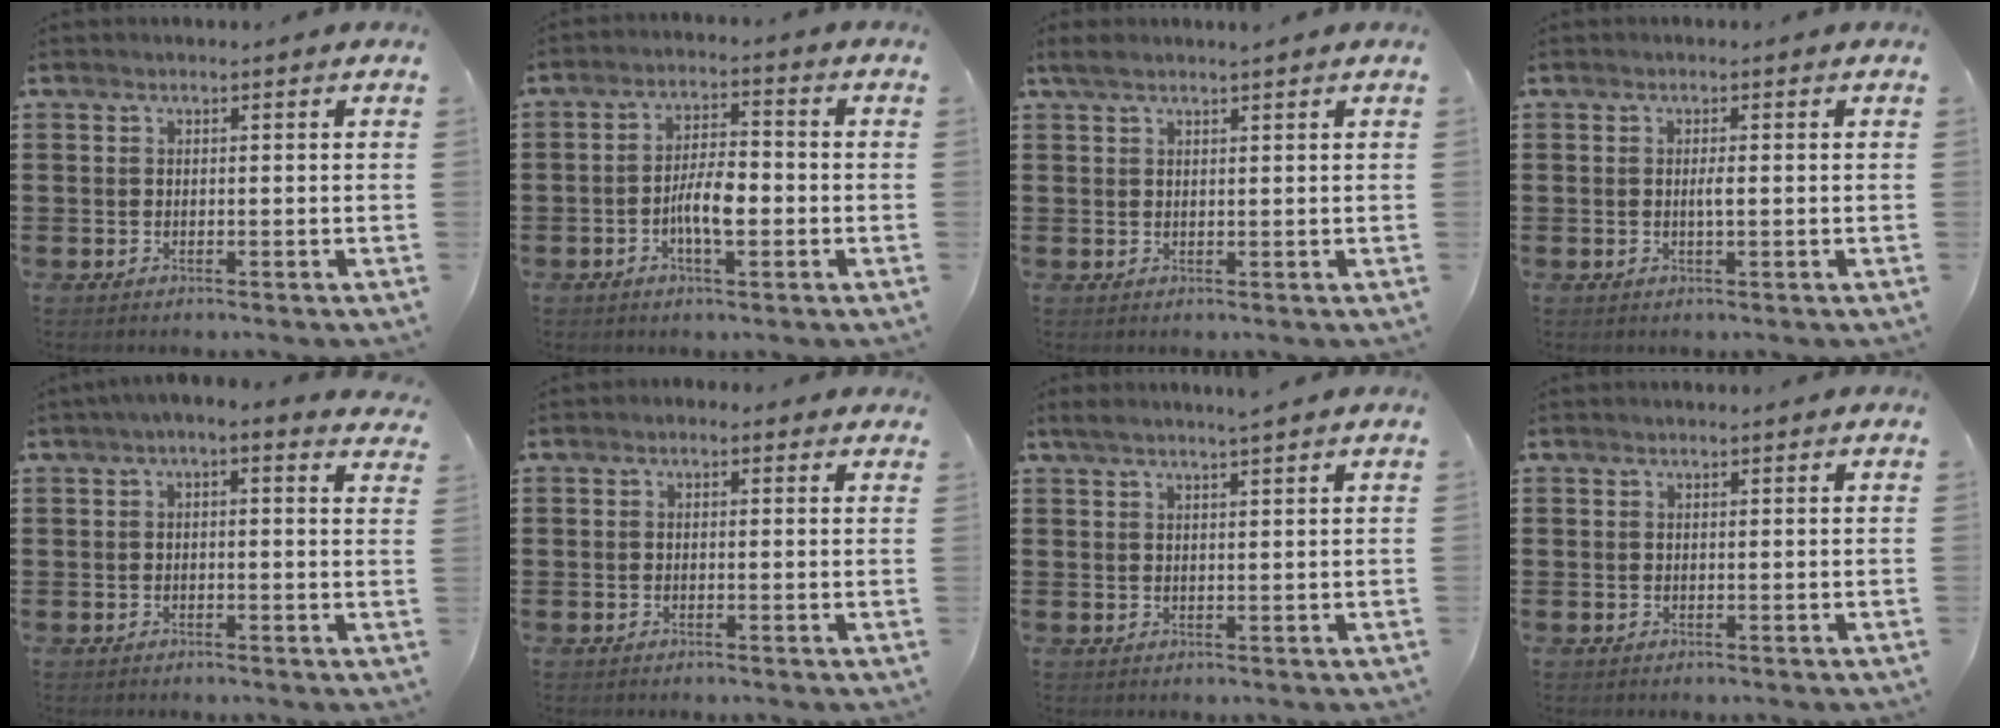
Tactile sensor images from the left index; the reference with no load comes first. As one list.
[{"total": 5.9, "force": [-1.7, 2.0, 5.3], "torque": [-0.106, 0.007, -0.036]}, {"total": 1.9, "force": [1.5, 0.2, 1.2], "torque": [-0.026, 0.001, 0.028]}, {"total": 1.3, "force": [0.0, 0.1, 1.3], "torque": [-0.026, -0.002, -0.002]}, {"total": 1.4, "force": [-0.1, 0.4, 1.4], "torque": [-0.025, 0.003, -0.005]}, {"total": 0.9, "force": [-0.3, 0.6, 0.5], "torque": [-0.010, 0.005, -0.006]}, {"total": 2.3, "force": [1.9, -0.4, 1.2], "torque": [-0.027, 0.002, 0.036]}, {"total": 0.0}]